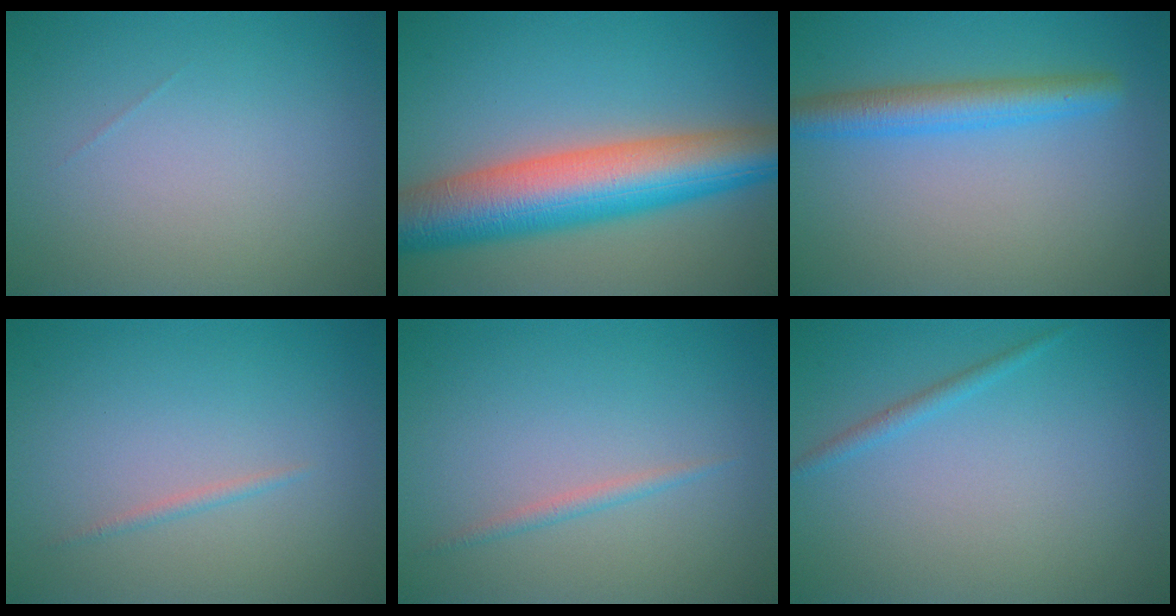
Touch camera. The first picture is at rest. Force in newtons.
{"total": 10.8, "press": 10.8, "slide": 0.3}
{"total": 3.8, "press": 3.8, "slide": 0.2}
{"total": 0.6, "press": 0.6, "slide": 0.0}
{"total": 1.0, "press": 1.0, "slide": 0.0}
{"total": 1.1, "press": 1.0, "slide": 0.1}